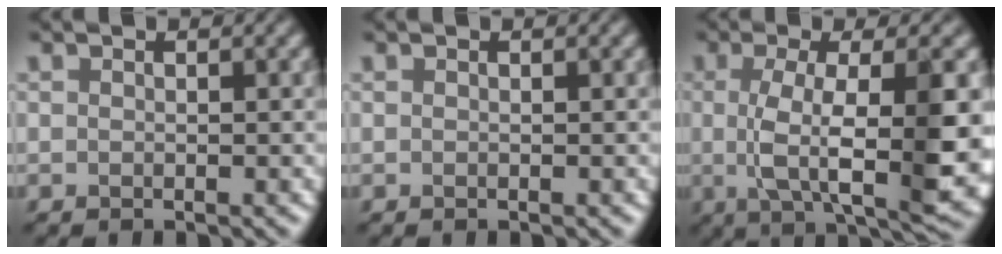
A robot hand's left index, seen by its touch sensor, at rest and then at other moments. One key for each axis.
{"total": 0.0}
{"total": 10.0, "fx": -0.7, "fy": 3.0, "fz": 9.5, "tx": -0.148, "ty": -0.012, "tz": -0.008}